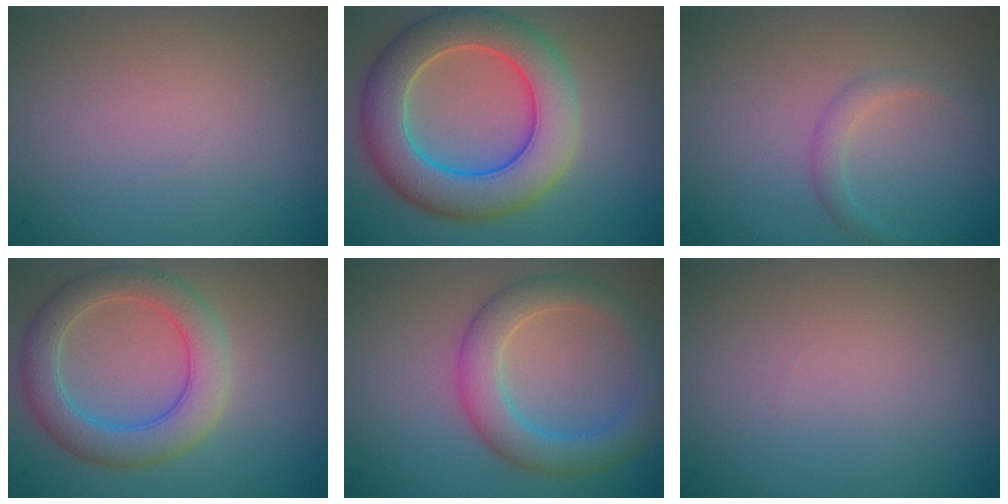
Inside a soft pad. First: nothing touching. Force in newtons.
{"total": 9.1, "press": 9.1, "slide": 0.6}
{"total": 1.4, "press": 1.3, "slide": 0.1}
{"total": 5.4, "press": 5.4, "slide": 0.1}
{"total": 4.8, "press": 4.8, "slide": 0.3}
{"total": 0.0}